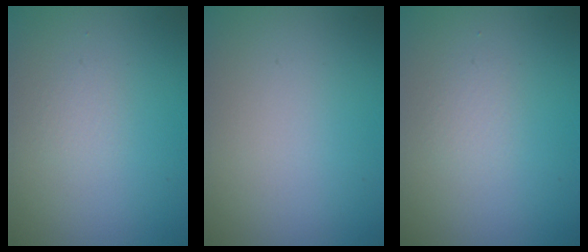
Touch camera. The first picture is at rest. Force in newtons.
{"total": 0.0}
{"total": 0.9, "press": 0.9, "slide": 0.0}